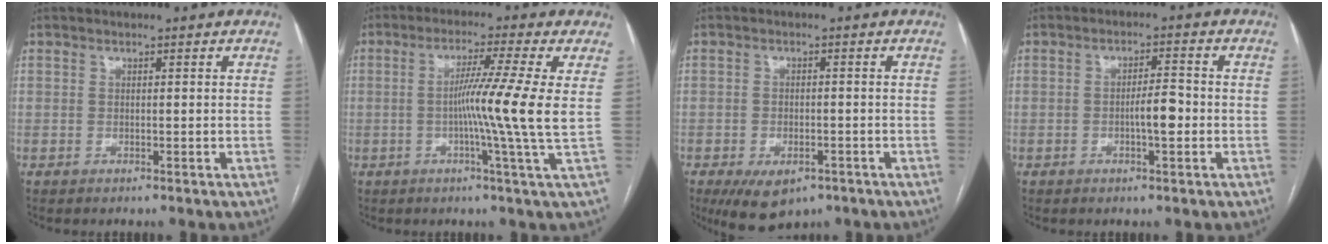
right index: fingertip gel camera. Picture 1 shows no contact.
{"total": 9.6, "force": [0.0, -2.8, 9.2], "torque": [-0.158, -0.009, -0.001]}
{"total": 7.5, "force": [-4.6, 4.0, 4.4], "torque": [-0.070, -0.006, -0.064]}
{"total": 3.9, "force": [-0.9, 0.7, 3.8], "torque": [-0.061, 0.003, -0.014]}